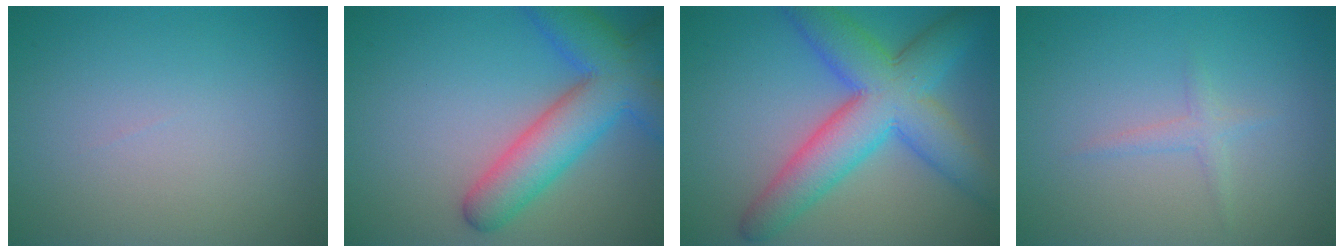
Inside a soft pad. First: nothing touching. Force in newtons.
{"total": 7.9, "press": 7.9, "slide": 0.4}
{"total": 9.4, "press": 9.4, "slide": 0.1}
{"total": 1.2, "press": 1.2, "slide": 0.1}